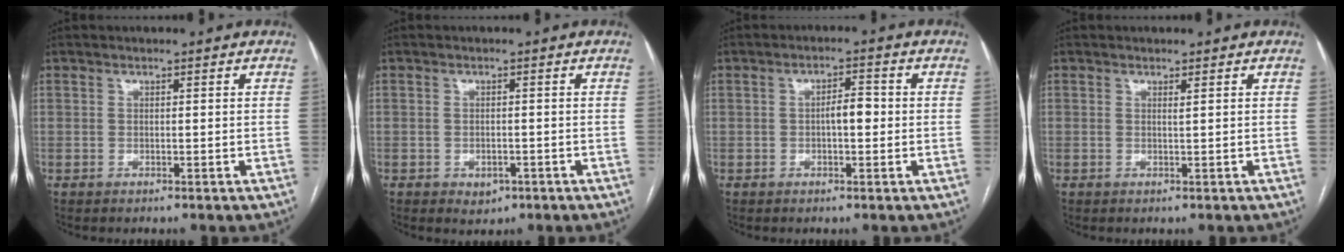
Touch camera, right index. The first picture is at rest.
{"total": 2.0, "force": [-0.9, 1.5, 0.9], "torque": [-0.008, 0.003, -0.005]}
{"total": 3.3, "force": [-0.1, 1.2, 3.0], "torque": [-0.046, 0.010, -0.003]}
{"total": 0.6, "force": [0.3, -0.1, 0.4], "torque": [-0.014, -0.004, 0.009]}